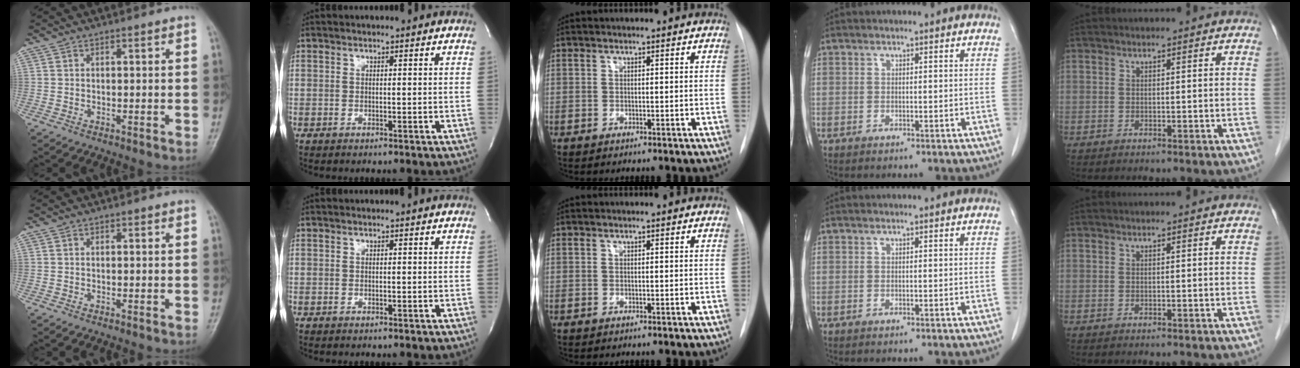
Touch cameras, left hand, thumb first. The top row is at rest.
{}